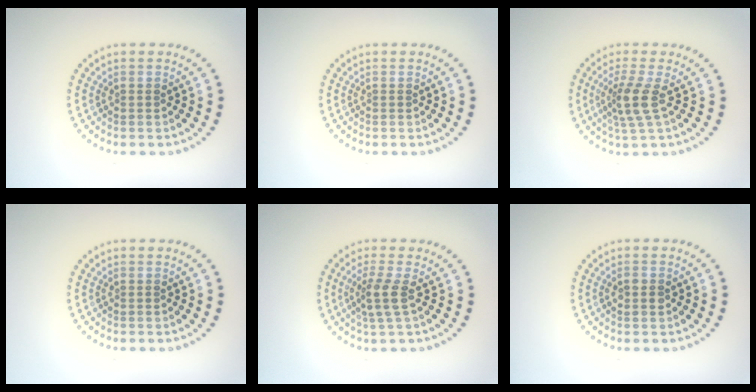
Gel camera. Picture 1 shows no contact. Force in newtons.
{"total": 0.0}
{"total": 2.7, "press": 2.1, "slide": 1.7}
{"total": 0.0}
{"total": 2.3, "press": 1.9, "slide": 1.4}
{"total": 1.6, "press": 1.6, "slide": 0.1}